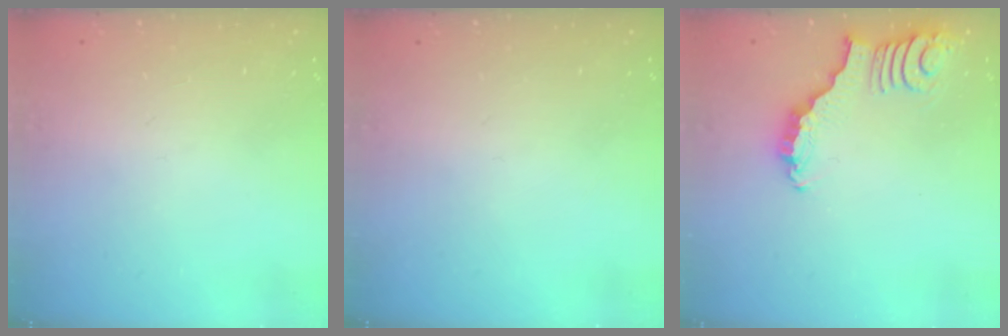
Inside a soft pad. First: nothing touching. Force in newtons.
{"total": 0.0}
{"total": 2.7, "press": 2.7, "slide": 0.4}